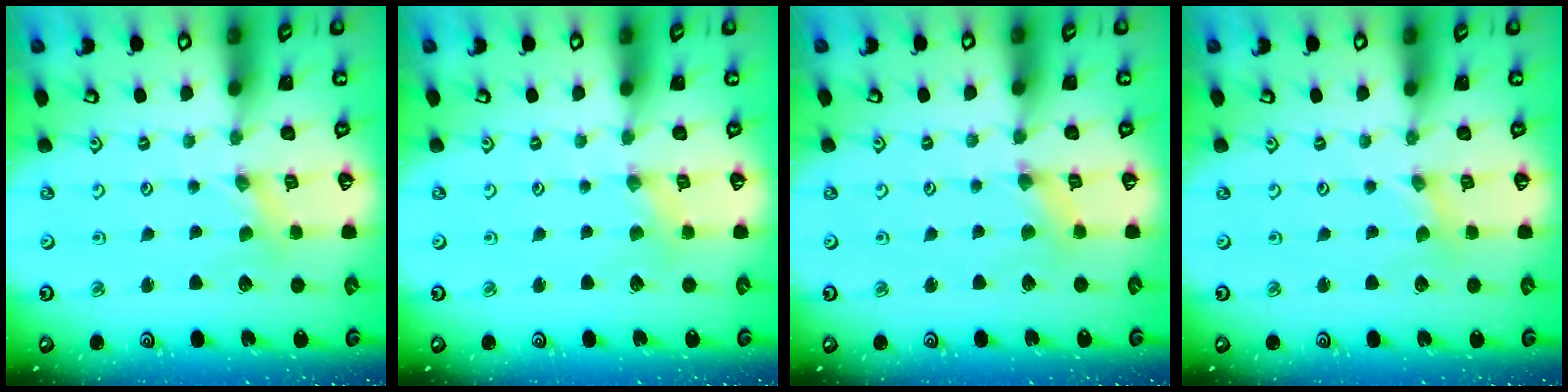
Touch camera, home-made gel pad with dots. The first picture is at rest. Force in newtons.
{"total": 2.2, "press": 2.2, "slide": 0.5}
{"total": 1.9, "press": 1.9, "slide": 0.3}
{"total": 0.0}